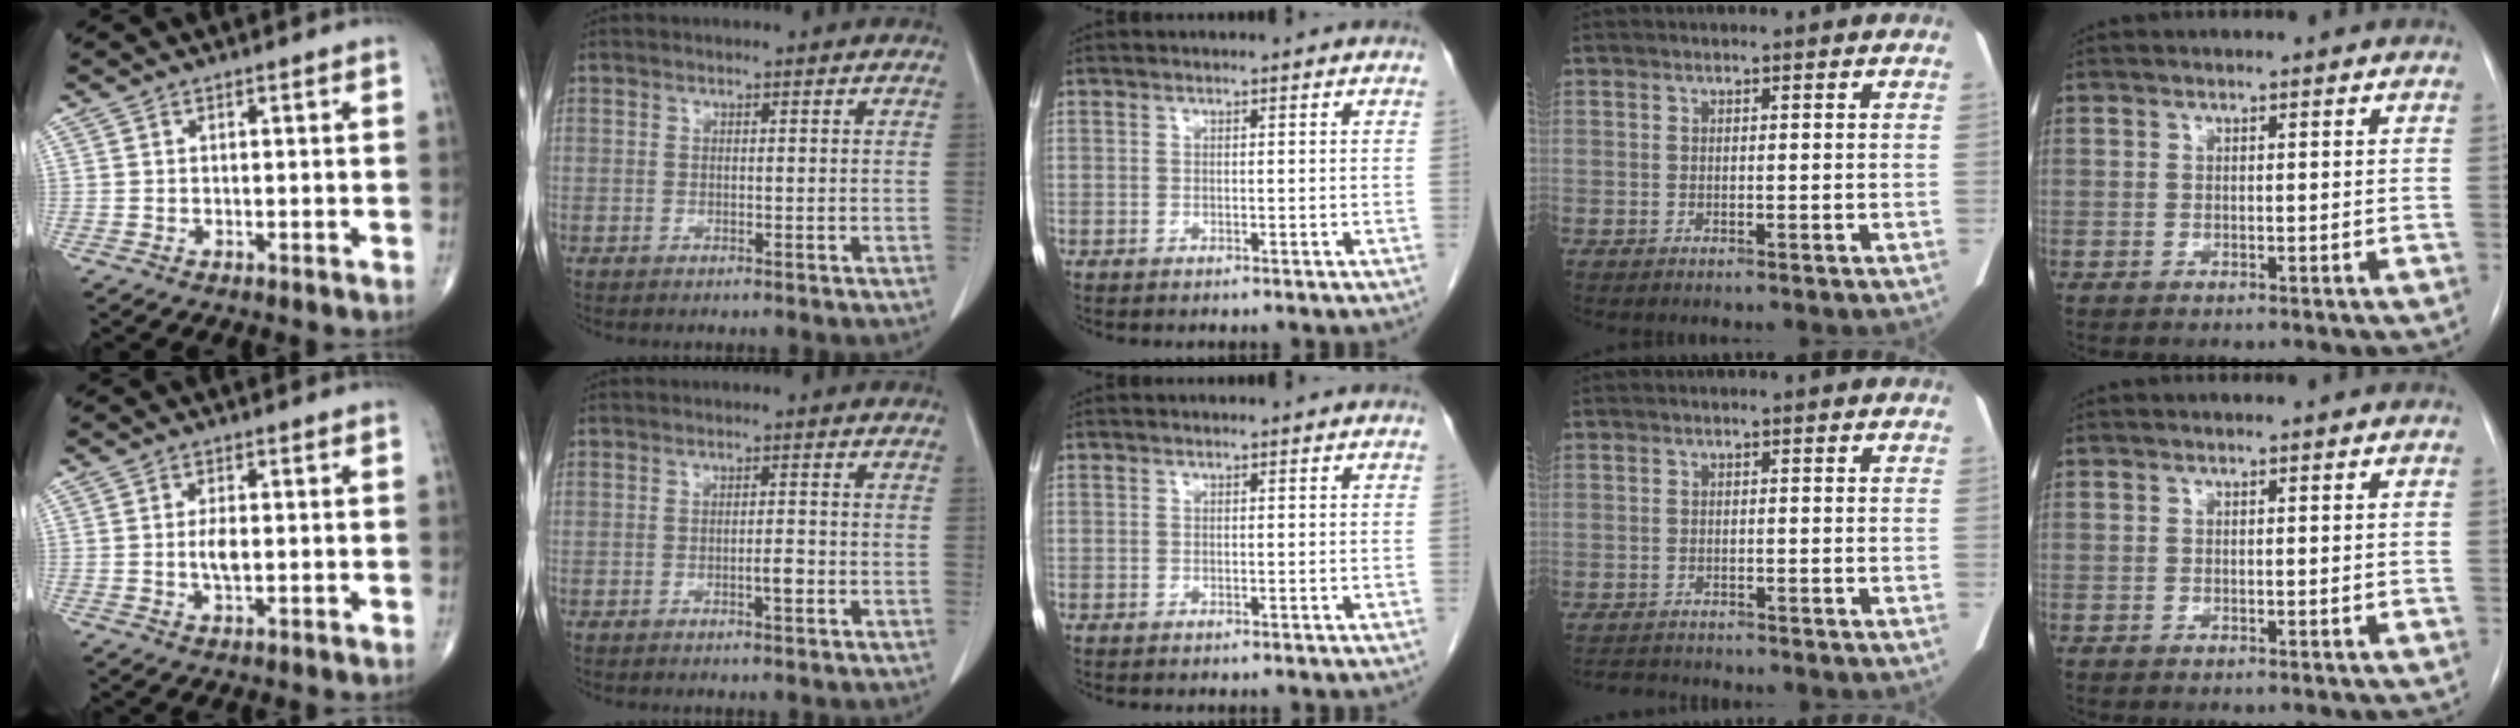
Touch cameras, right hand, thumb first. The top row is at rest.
{"thumb": {"total": 3.9, "force": [0.0, 1.8, 3.4], "torque": [-0.063, -0.003, -0.001]}, "index": {"total": 1.8, "force": [-0.7, 0.3, 1.6], "torque": [-0.027, 0.000, -0.012]}, "ring": {"total": 3.7, "force": [-3.5, 0.8, 0.8], "torque": [-0.015, -0.009, -0.051]}}